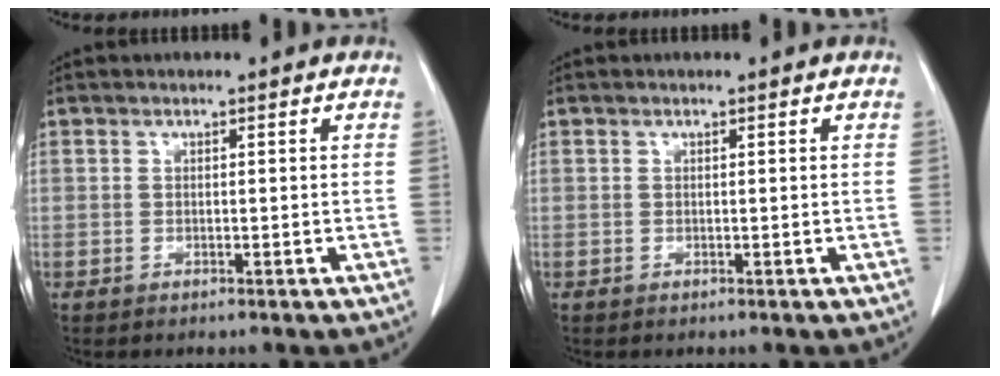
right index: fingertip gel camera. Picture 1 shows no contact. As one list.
[{"total": 0.0}]